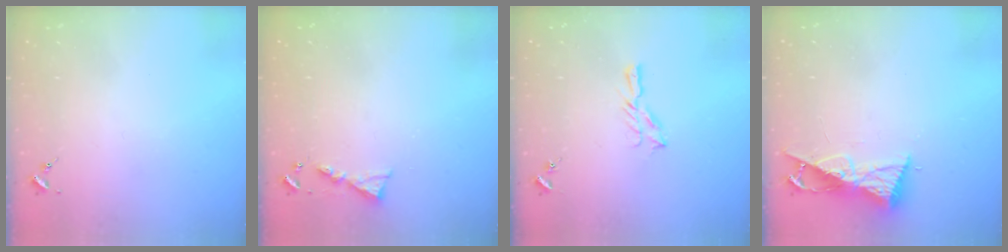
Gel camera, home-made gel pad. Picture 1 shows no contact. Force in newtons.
{"total": 4.9, "press": 4.9, "slide": 0.5}
{"total": 5.1, "press": 5.1, "slide": 0.5}
{"total": 8.9, "press": 8.9, "slide": 0.5}